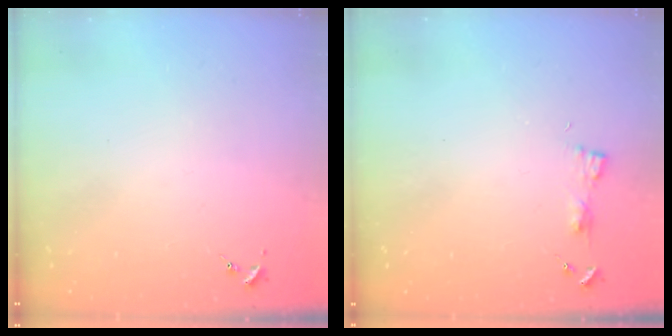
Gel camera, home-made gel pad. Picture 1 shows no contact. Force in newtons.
{"total": 2.9, "press": 2.8, "slide": 0.3}